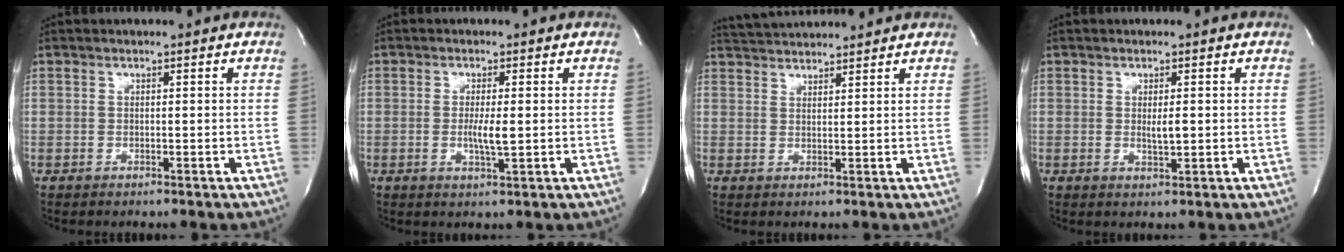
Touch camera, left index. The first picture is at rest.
{"total": 3.2, "force": [-0.2, 0.3, 3.1], "torque": [-0.063, -0.005, -0.003]}
{"total": 6.2, "force": [6.1, 0.2, 1.1], "torque": [-0.030, 0.032, 0.100]}
{"total": 1.9, "force": [0.2, 0.4, 1.8], "torque": [-0.035, -0.004, 0.005]}